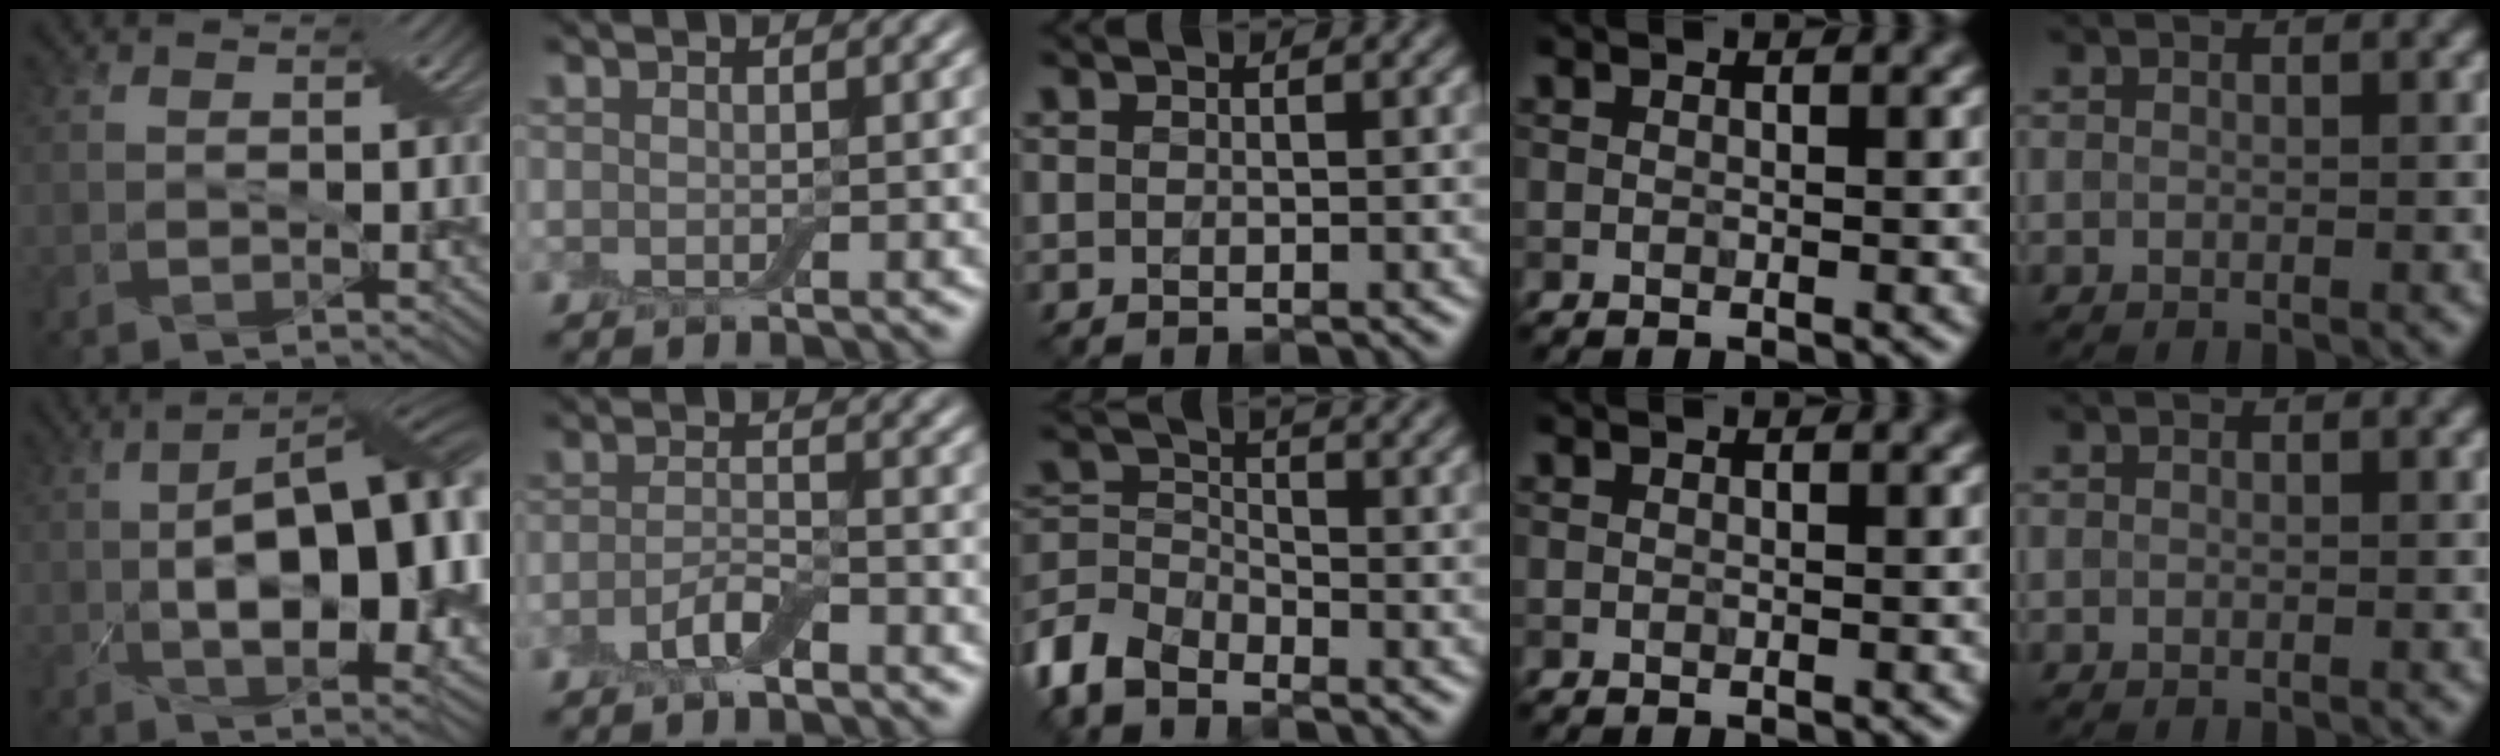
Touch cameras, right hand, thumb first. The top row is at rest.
{"thumb": {"total": 16.1, "force": [-0.2, 7.0, 14.5], "torque": [-0.209, 0.010, -0.002]}, "index": {"total": 2.6, "force": [-1.6, 0.8, 1.9], "torque": [-0.040, 0.004, -0.037]}, "middle": {"total": 4.7, "force": [-3.4, 2.2, 2.4], "torque": [-0.054, -0.004, -0.086]}}